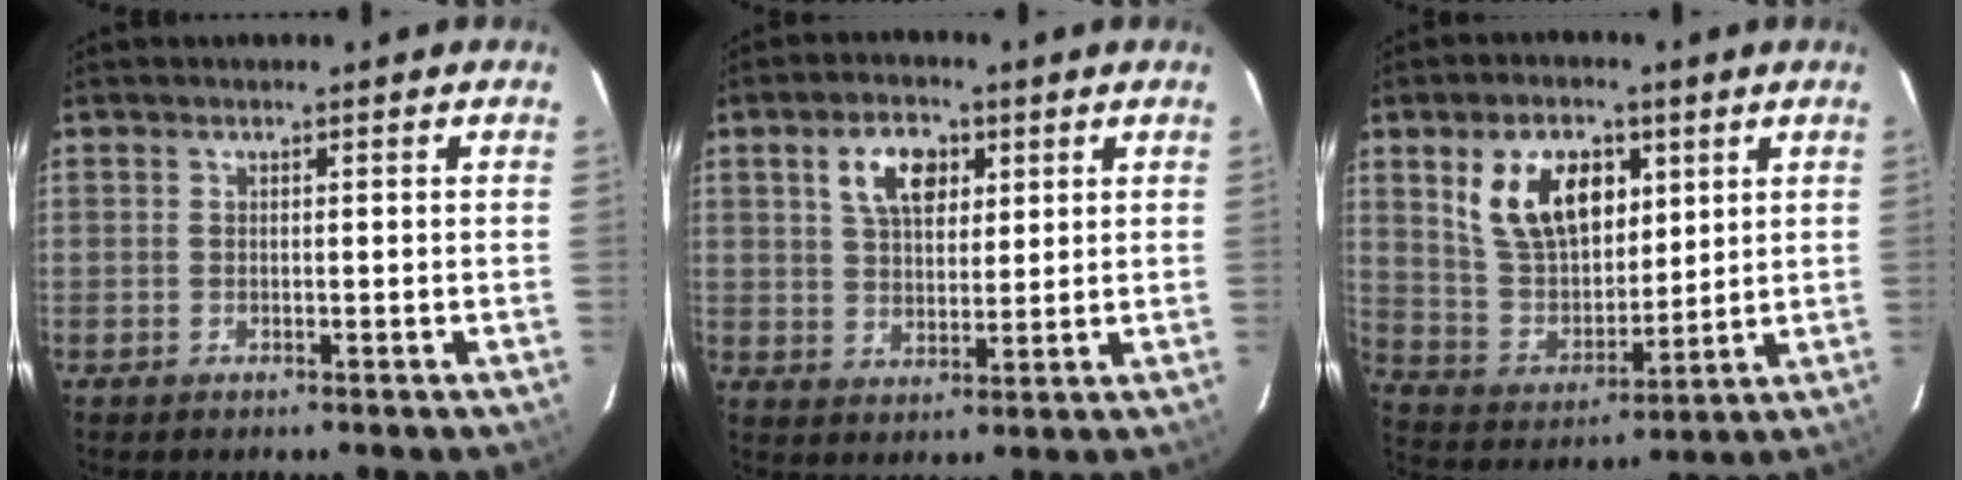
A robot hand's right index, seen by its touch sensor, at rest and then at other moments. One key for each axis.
{"total": 8.0, "fx": 3.4, "fy": 4.7, "fz": 5.6, "tx": -0.099, "ty": 0.019, "tz": 0.062}
{"total": 14.7, "fx": 5.9, "fy": 8.9, "fz": 10.1, "tx": -0.188, "ty": 0.016, "tz": 0.124}